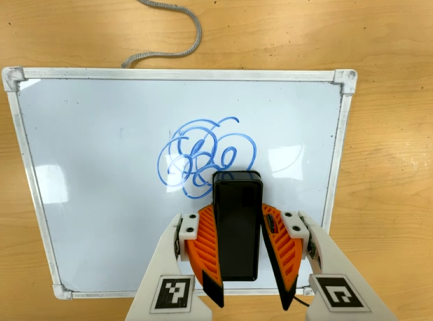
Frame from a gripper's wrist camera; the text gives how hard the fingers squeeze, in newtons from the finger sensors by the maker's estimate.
{"total": 7.9, "left": 6.7, "right": 9.0}